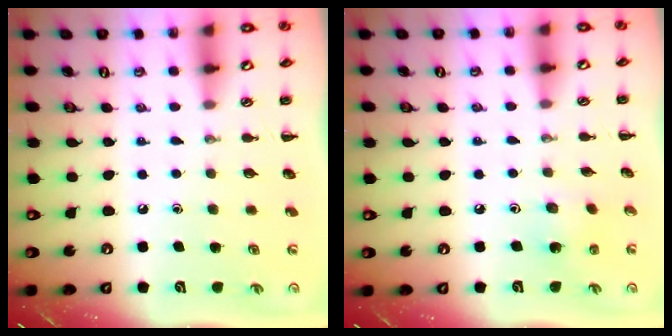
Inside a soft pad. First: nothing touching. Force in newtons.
{"total": 3.3, "press": 3.1, "slide": 1.0}